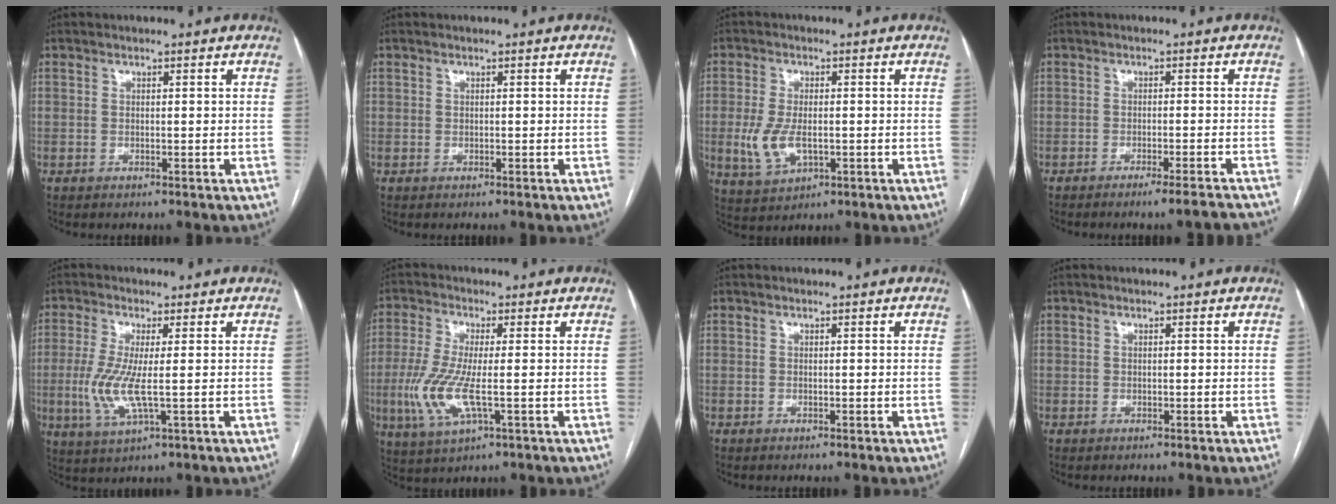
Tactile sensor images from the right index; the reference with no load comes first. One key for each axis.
{"total": 0.0}
{"total": 6.7, "fx": -1.2, "fy": 3.4, "fz": 5.7, "tx": -0.129, "ty": -0.004, "tz": -0.012}
{"total": 6.2, "fx": -5.6, "fy": -0.5, "fz": 2.5, "tx": -0.011, "ty": 0.000, "tz": -0.079}
{"total": 7.5, "fx": -0.7, "fy": 1.2, "fz": 7.3, "tx": -0.171, "ty": -0.014, "tz": -0.015}
{"total": 8.9, "fx": -1.8, "fy": 2.0, "fz": 8.5, "tx": -0.197, "ty": -0.015, "tz": -0.035}
{"total": 0.0}
{"total": 0.0}